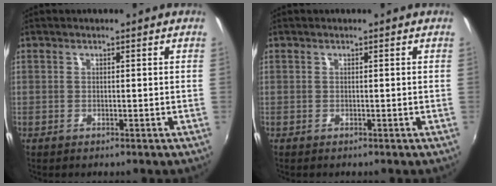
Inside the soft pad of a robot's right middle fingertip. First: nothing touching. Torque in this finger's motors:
{"motor_torque": [-0.08, -0.05, -0.04, 0.01]}